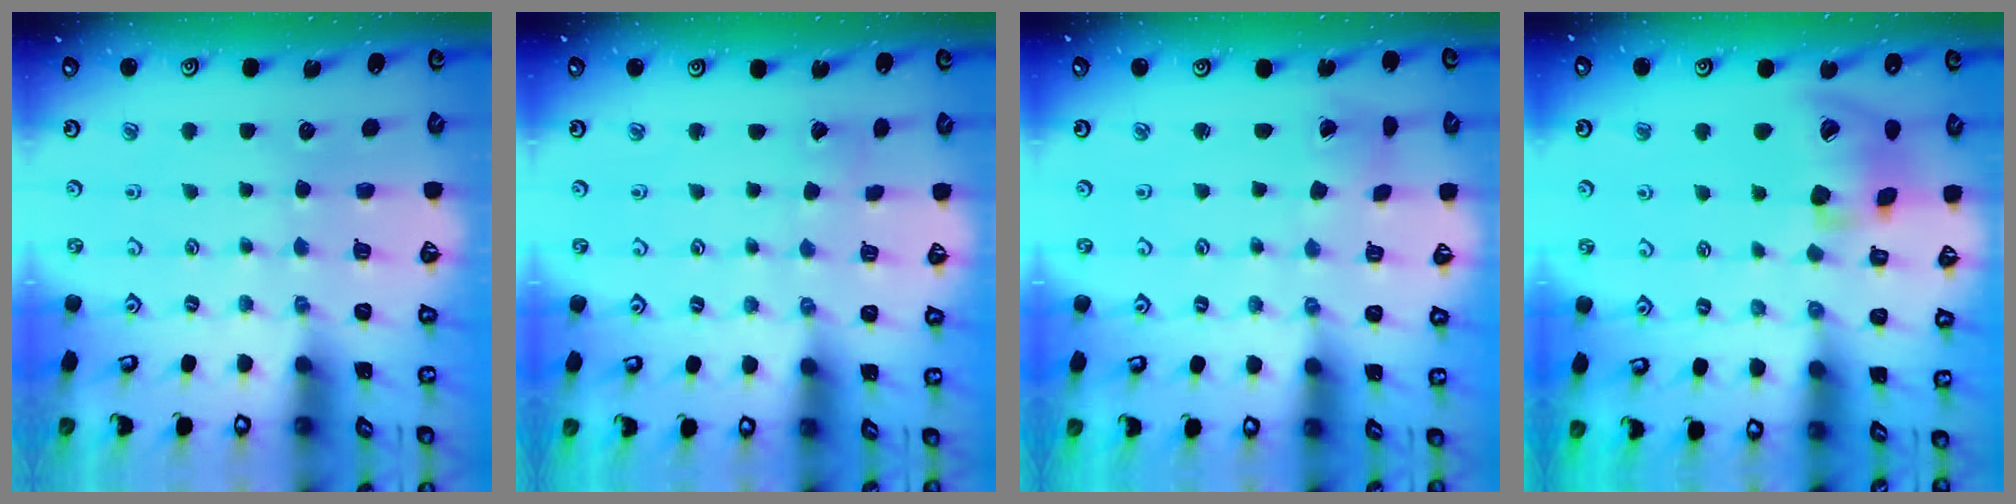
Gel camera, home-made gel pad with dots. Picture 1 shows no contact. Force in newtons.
{"total": 1.4, "press": 1.4, "slide": 0.0}
{"total": 1.2, "press": 1.2, "slide": 0.2}
{"total": 16.2, "press": 16.0, "slide": 2.5}